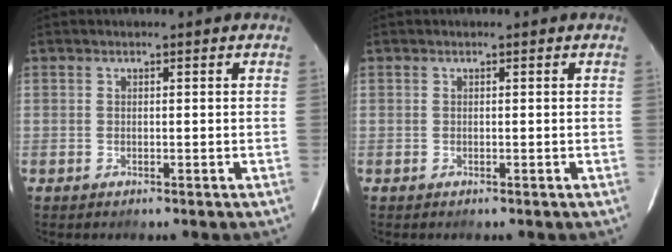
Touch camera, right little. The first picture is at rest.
{"total": 0.0}